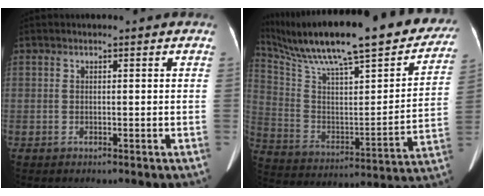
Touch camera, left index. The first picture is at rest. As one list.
[{"total": 34.0, "force": [27.7, 6.3, 18.6], "torque": [-0.319, -0.026, 0.396]}]